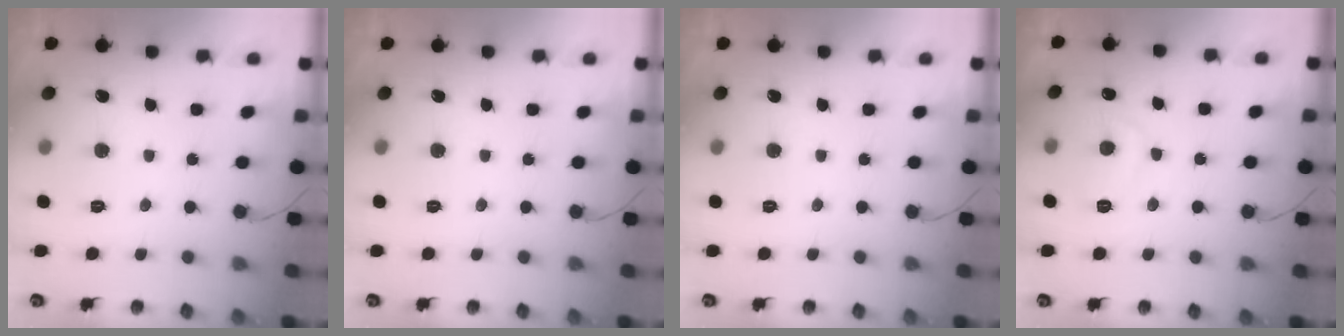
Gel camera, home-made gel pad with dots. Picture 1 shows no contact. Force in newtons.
{"total": 0.0}
{"total": 0.0}
{"total": 5.7, "press": 5.7, "slide": 0.3}